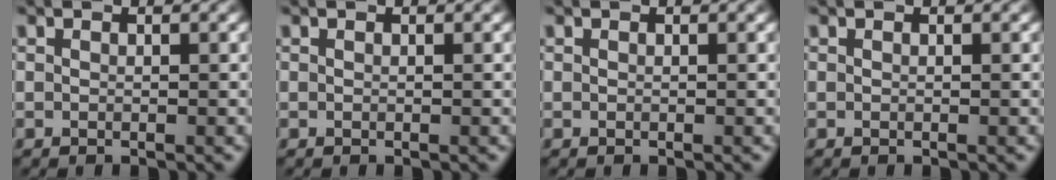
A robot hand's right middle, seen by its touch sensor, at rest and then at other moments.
{"total": 0.0}
{"total": 0.0}
{"total": 0.0}